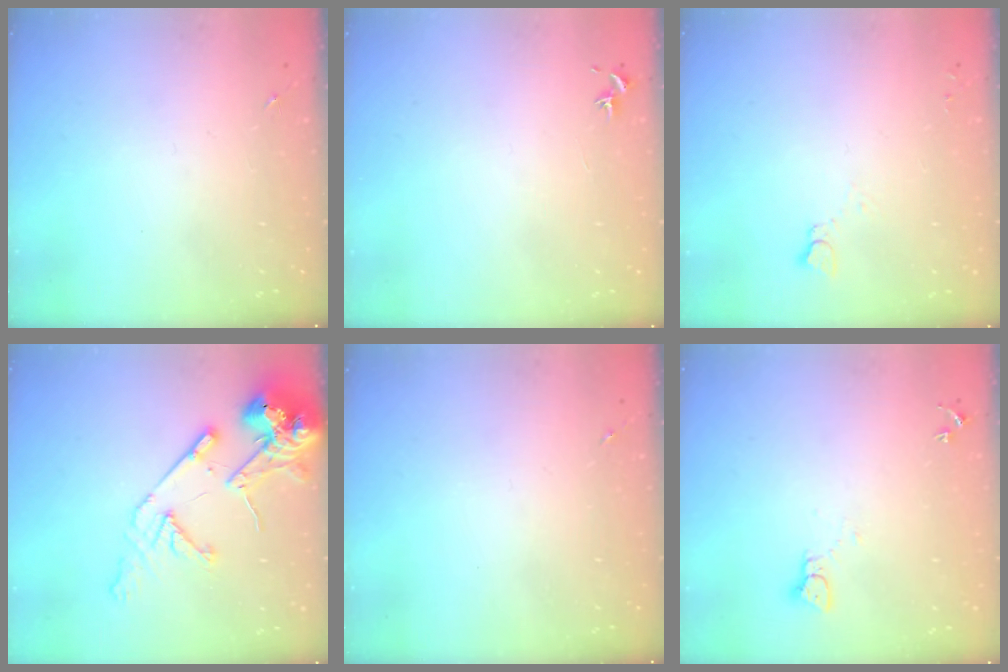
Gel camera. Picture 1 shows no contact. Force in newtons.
{"total": 0.7, "press": 0.7, "slide": 0.3}
{"total": 2.5, "press": 2.5, "slide": 0.2}
{"total": 15.7, "press": 15.5, "slide": 2.3}
{"total": 0.0}
{"total": 2.1, "press": 2.1, "slide": 0.2}